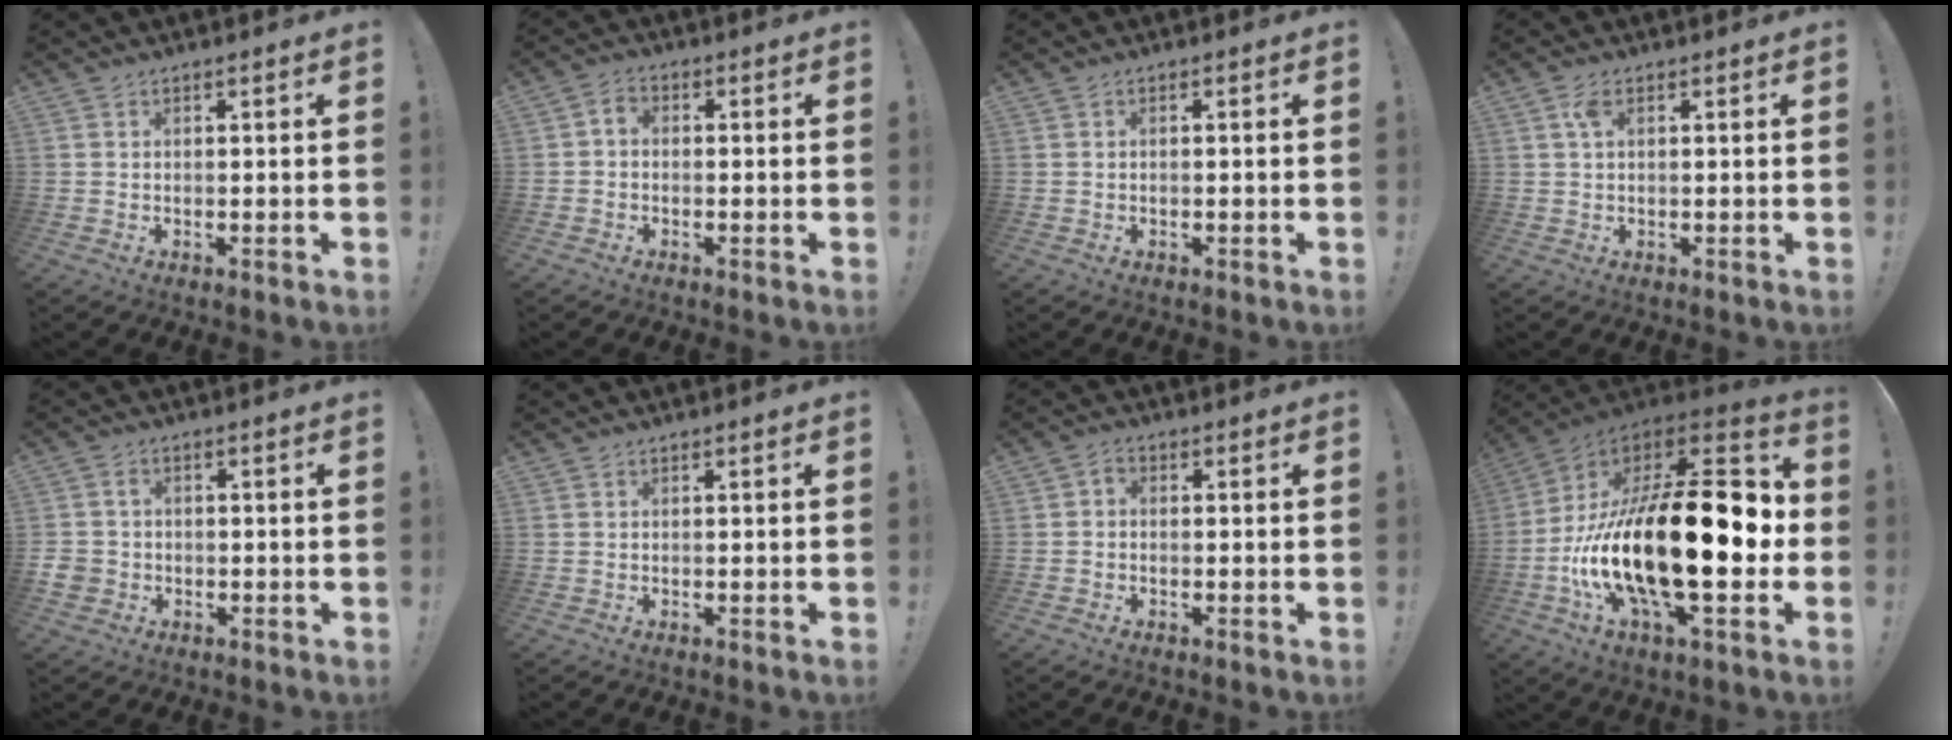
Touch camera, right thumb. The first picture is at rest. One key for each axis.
{"total": 2.3, "fx": -0.9, "fy": 1.7, "fz": 1.4, "tx": -0.032, "ty": 0.011, "tz": -0.014}
{"total": 0.0}
{"total": 3.1, "fx": 1.1, "fy": 1.5, "fz": 2.4, "tx": -0.041, "ty": 0.001, "tz": 0.017}
{"total": 4.3, "fx": -1.0, "fy": 3.7, "fz": 1.9, "tx": -0.046, "ty": 0.006, "tz": -0.017}
{"total": 0.0}
{"total": 1.6, "fx": -0.7, "fy": 1.1, "fz": 0.9, "tx": -0.023, "ty": 0.008, "tz": -0.012}
{"total": 30.5, "fx": -4.5, "fy": 12.1, "fz": 27.6, "tx": -0.514, "ty": 0.007, "tz": -0.073}